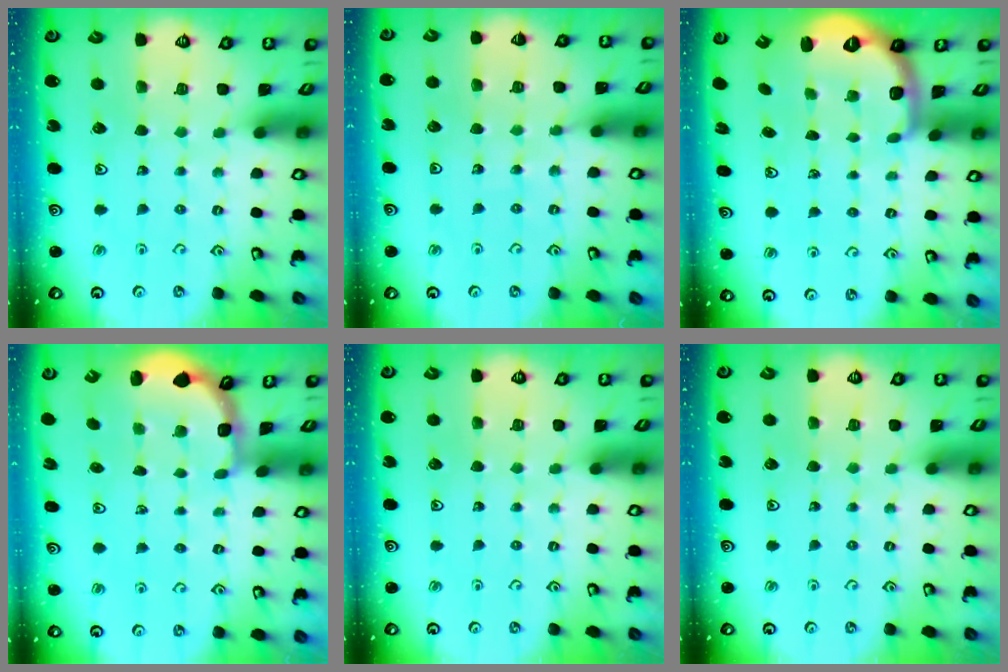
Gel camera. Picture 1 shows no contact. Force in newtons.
{"total": 4.0, "press": 3.9, "slide": 0.9}
{"total": 2.7, "press": 1.7, "slide": 2.1}
{"total": 2.5, "press": 1.9, "slide": 1.6}
{"total": 0.0}
{"total": 0.0}